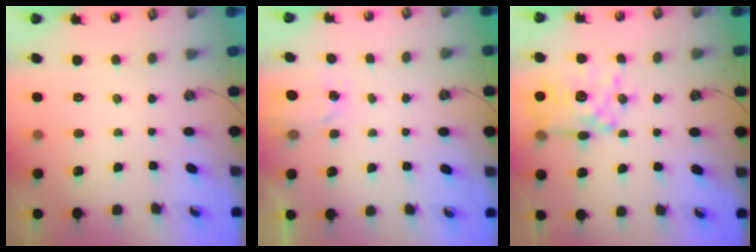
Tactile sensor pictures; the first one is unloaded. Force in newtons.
{"total": 1.7, "press": 1.6, "slide": 0.2}
{"total": 14.3, "press": 14.2, "slide": 1.2}